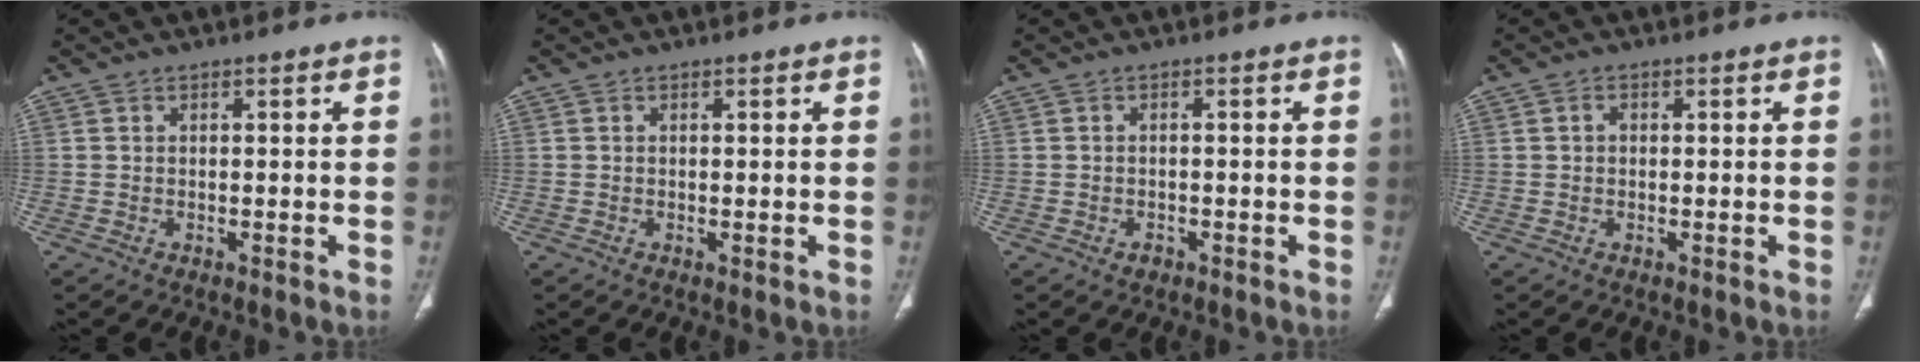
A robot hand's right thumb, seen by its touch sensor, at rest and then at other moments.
{"total": 0.0}
{"total": 1.4, "force": [-0.8, 1.0, 0.6], "torque": [-0.008, 0.006, -0.010]}
{"total": 1.0, "force": [0.1, 0.8, 0.6], "torque": [-0.008, 0.003, 0.000]}